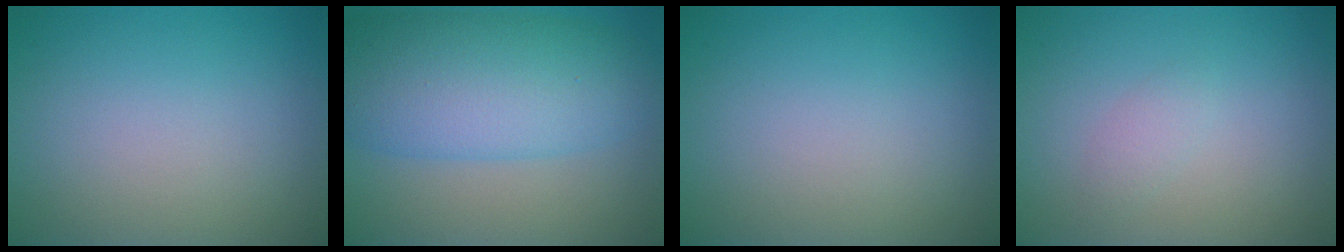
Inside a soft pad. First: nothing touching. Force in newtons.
{"total": 9.2, "press": 9.2, "slide": 0.2}
{"total": 0.0}
{"total": 1.0, "press": 1.0, "slide": 0.0}